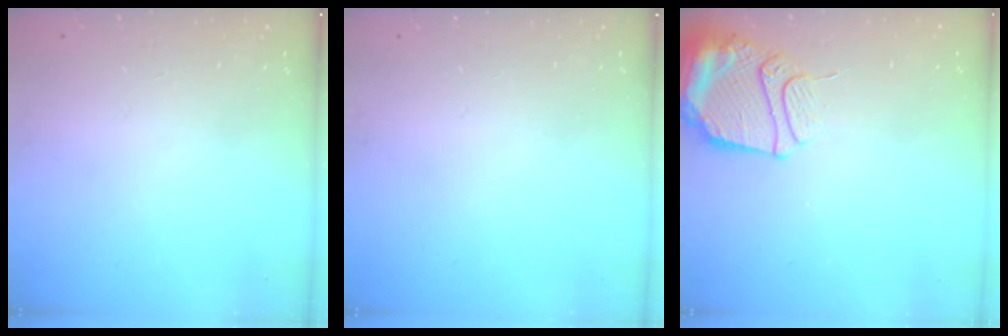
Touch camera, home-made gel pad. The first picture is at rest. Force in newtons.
{"total": 0.0}
{"total": 13.3, "press": 13.2, "slide": 1.4}